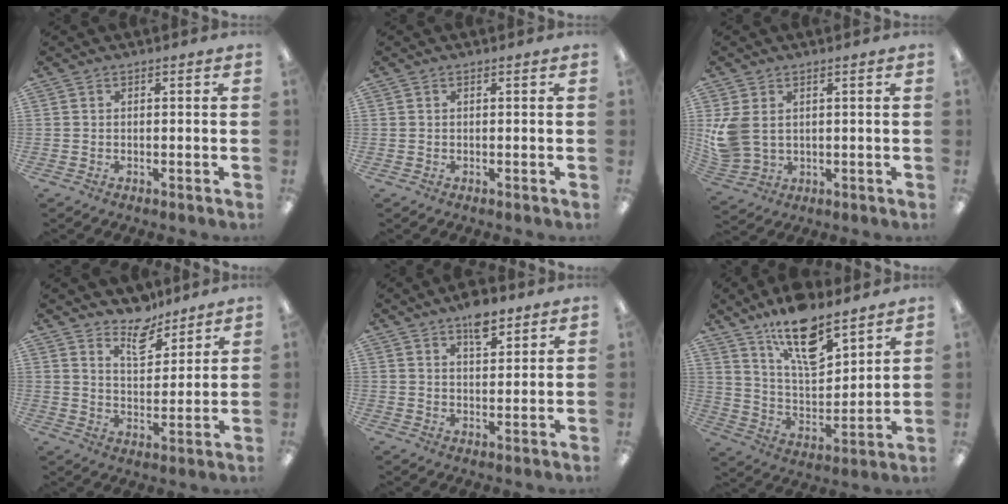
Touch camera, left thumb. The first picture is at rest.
{"total": 0.0}
{"total": 7.1, "force": [1.7, 5.2, 4.6], "torque": [-0.105, 0.002, 0.038]}
{"total": 8.6, "force": [7.1, 4.0, 2.9], "torque": [-0.034, -0.044, 0.126]}
{"total": 6.9, "force": [4.9, 3.1, 3.9], "torque": [-0.039, -0.027, 0.080]}
{"total": 16.2, "force": [11.6, 6.2, 9.5], "torque": [-0.158, -0.065, 0.198]}